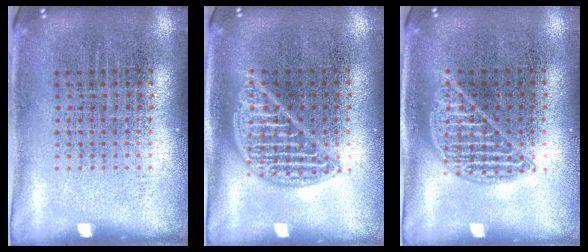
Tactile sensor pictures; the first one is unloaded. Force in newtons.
{"total": 1.9, "press": 1.9, "slide": 0.3}
{"total": 1.1, "press": 1.0, "slide": 0.2}